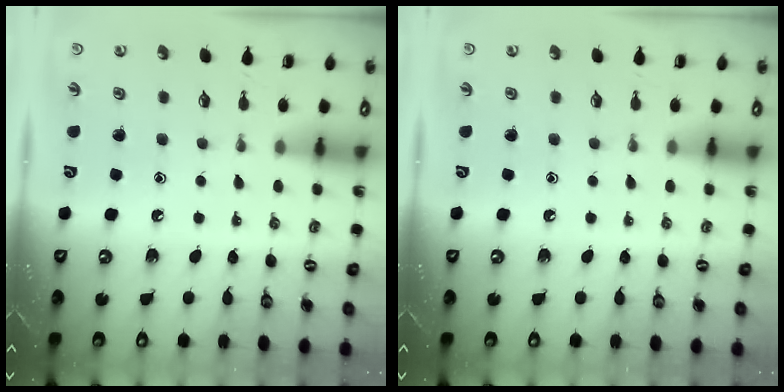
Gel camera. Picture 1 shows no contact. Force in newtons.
{"total": 0.0}